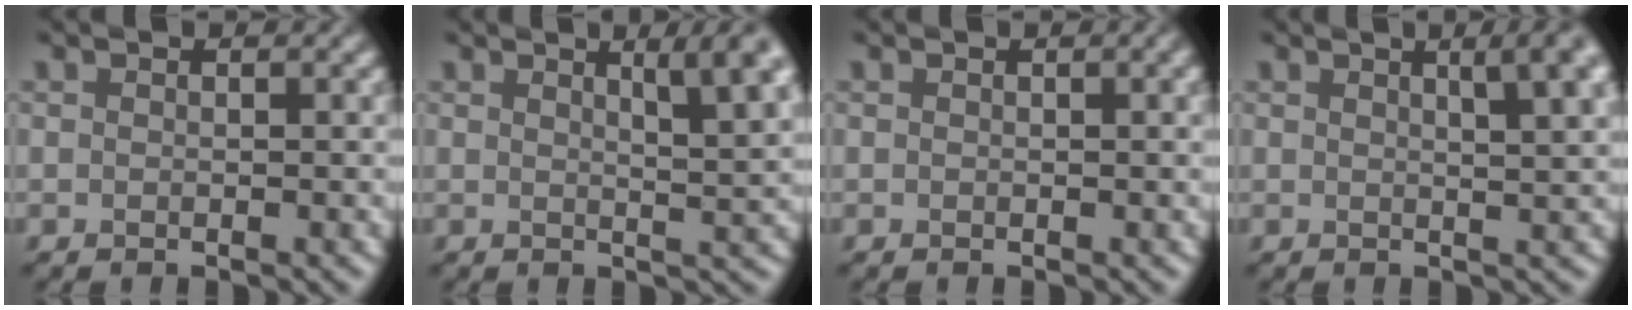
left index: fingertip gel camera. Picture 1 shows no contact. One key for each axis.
{"total": 5.8, "fx": 2.8, "fy": 1.7, "fz": 4.8, "tx": -0.034, "ty": 0.016, "tz": 0.032}
{"total": 1.0, "fx": 0.2, "fy": 0.2, "fz": 0.9, "tx": -0.010, "ty": 0.004, "tz": 0.002}
{"total": 7.2, "fx": 3.2, "fy": 2.9, "fz": 5.8, "tx": -0.030, "ty": 0.040, "tz": 0.015}